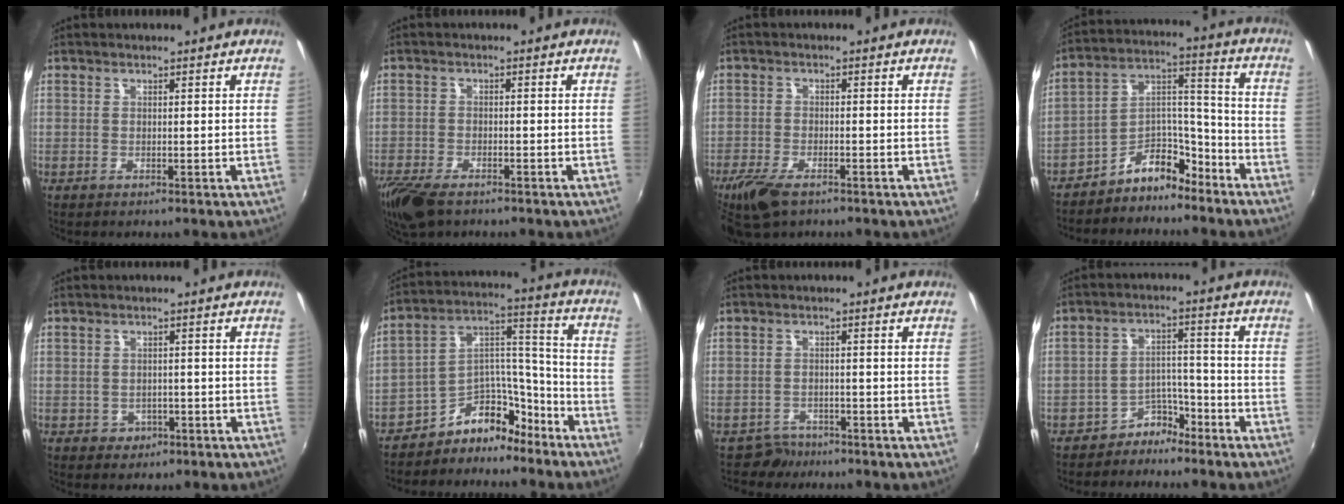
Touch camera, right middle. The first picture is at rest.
{"total": 7.8, "force": [-5.8, 2.9, 4.3], "torque": [-0.113, -0.030, -0.111]}
{"total": 7.6, "force": [-5.3, 3.0, 4.5], "torque": [-0.117, -0.024, -0.101]}
{"total": 9.1, "force": [-7.3, 4.6, 2.7], "torque": [-0.039, 0.064, -0.122]}
{"total": 3.4, "force": [-1.2, 3.0, 0.9], "torque": [-0.027, 0.005, -0.009]}
{"total": 10.9, "force": [-8.3, 6.2, 3.1], "torque": [-0.037, 0.084, -0.134]}
{"total": 3.2, "force": [-2.6, 1.9, -0.4], "torque": [0.000, 0.005, -0.045]}
{"total": 5.3, "force": [-4.4, 2.9, 0.5], "torque": [-0.008, 0.027, -0.075]}